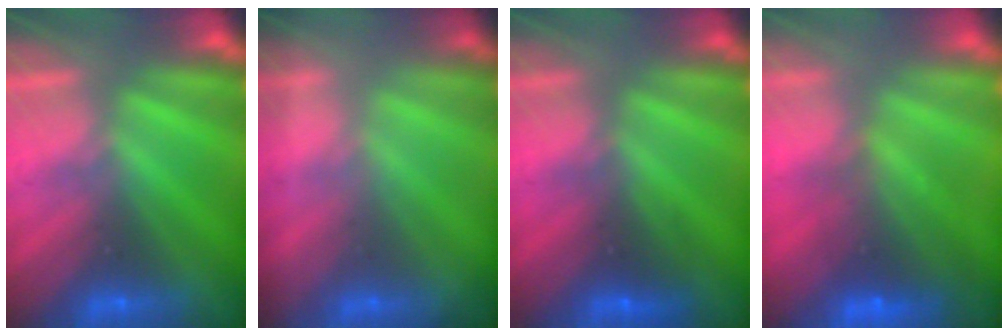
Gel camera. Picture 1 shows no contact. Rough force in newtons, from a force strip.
{"total": 1.8}
{"total": 2.4}
{"total": 7.2}